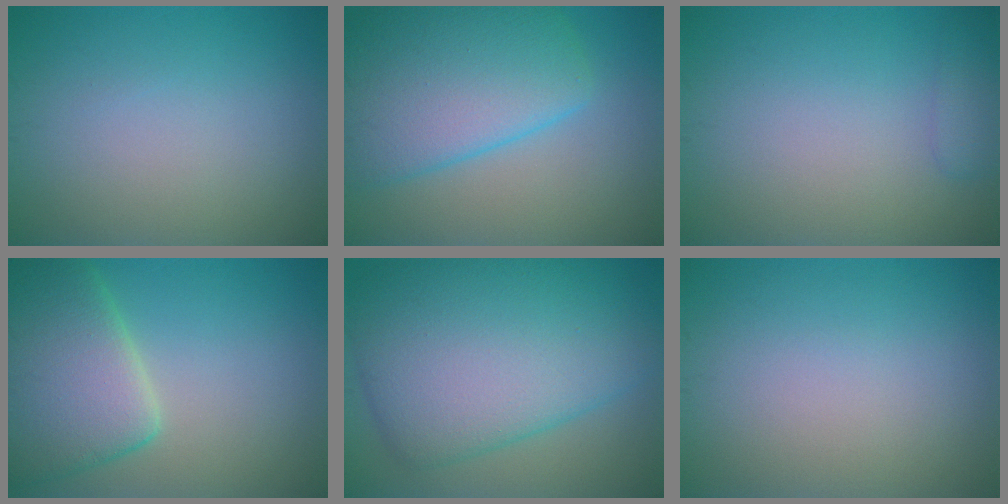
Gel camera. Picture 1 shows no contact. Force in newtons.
{"total": 9.1, "press": 9.1, "slide": 0.3}
{"total": 1.5, "press": 1.5, "slide": 0.1}
{"total": 8.5, "press": 8.5, "slide": 0.4}
{"total": 12.1, "press": 12.1, "slide": 0.3}
{"total": 0.0}